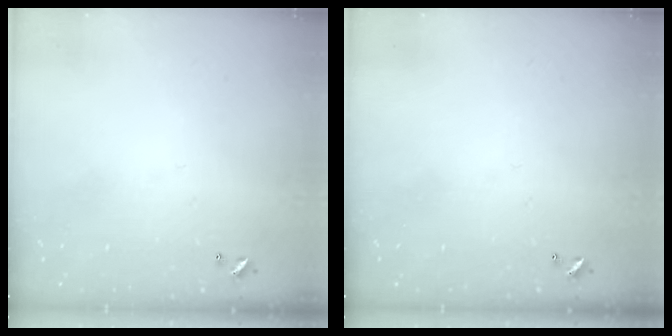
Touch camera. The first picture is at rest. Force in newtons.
{"total": 0.0}